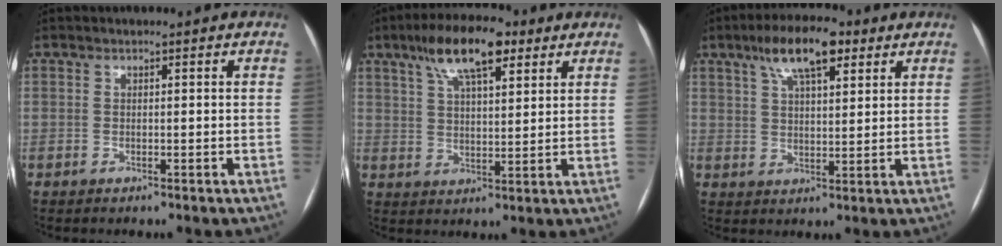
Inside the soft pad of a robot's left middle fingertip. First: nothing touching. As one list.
[{"total": 11.0, "force": [6.5, 3.4, 8.2], "torque": [-0.145, 0.021, 0.110]}, {"total": 9.5, "force": [5.5, 3.0, 7.2], "torque": [-0.128, 0.020, 0.093]}]